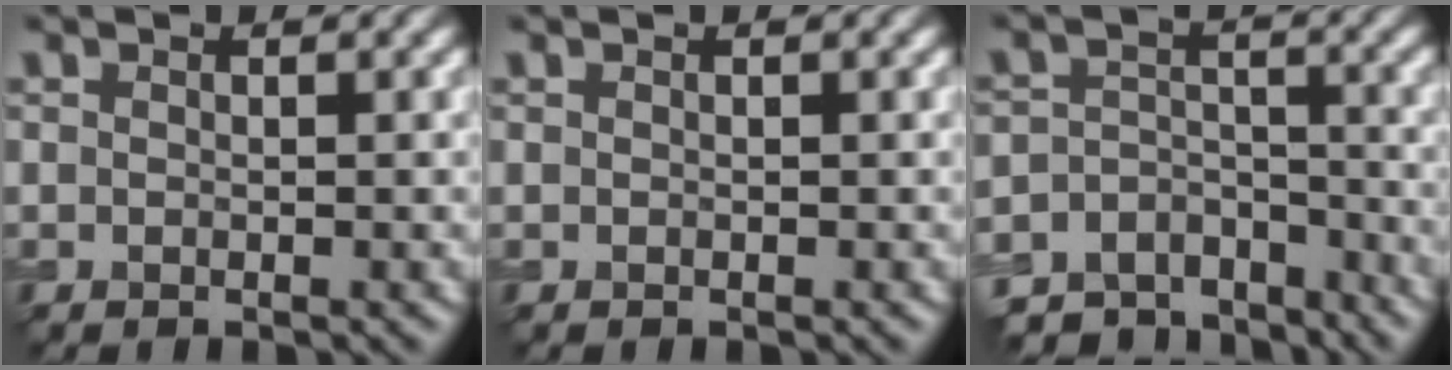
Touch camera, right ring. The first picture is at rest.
{"total": 0.0}
{"total": 7.3, "force": [-6.2, 3.6, 1.5], "torque": [-0.023, -0.007, -0.102]}